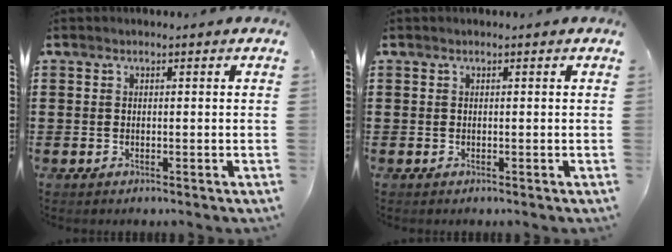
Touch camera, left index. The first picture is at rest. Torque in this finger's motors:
{"motor_torque": [0.00, 0.00, 0.00, 0.00]}